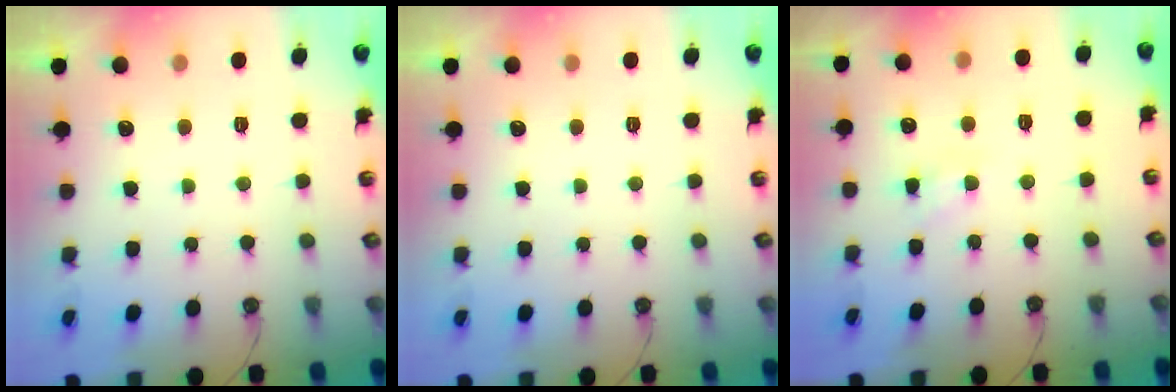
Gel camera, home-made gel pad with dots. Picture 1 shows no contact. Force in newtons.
{"total": 0.0}
{"total": 6.8, "press": 6.8, "slide": 0.9}